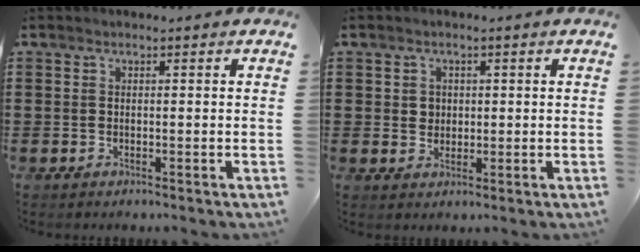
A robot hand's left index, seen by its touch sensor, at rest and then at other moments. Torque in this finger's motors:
{"motor_torque": [0.32, 0.23, 0.19, 0.01]}